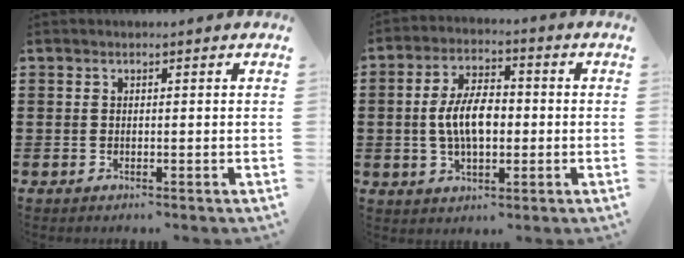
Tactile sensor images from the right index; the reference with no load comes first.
{"total": 7.7, "force": [-0.4, 3.8, 6.6], "torque": [-0.134, 0.002, -0.014]}